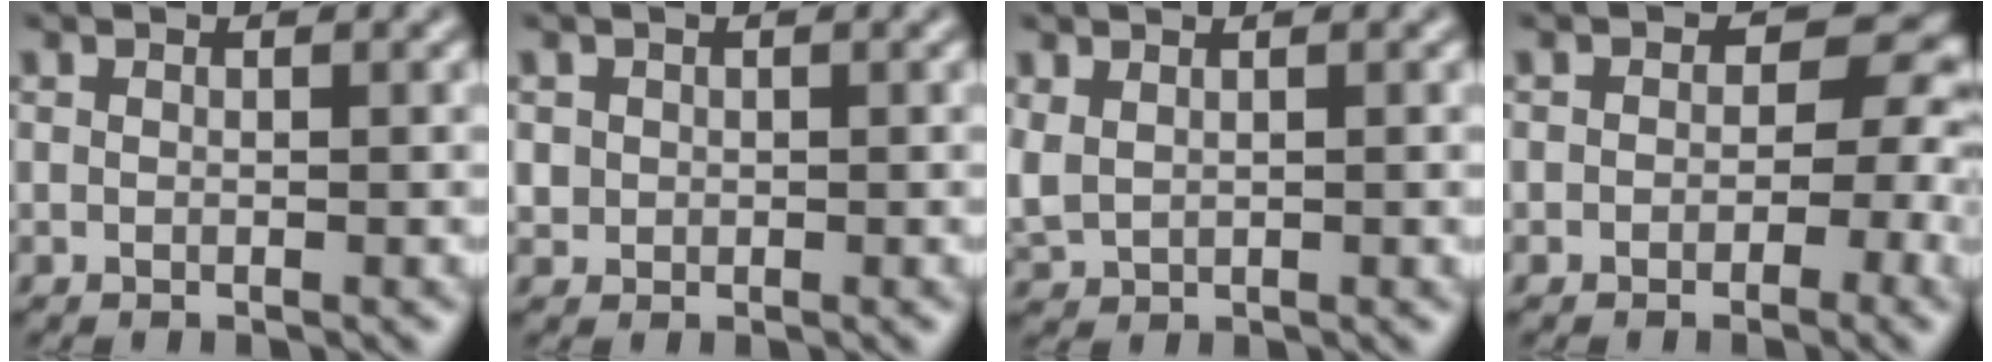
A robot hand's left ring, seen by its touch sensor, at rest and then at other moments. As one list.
[{"total": 0.6, "force": [0.1, 0.6, -0.2], "torque": [0.004, 0.001, 0.011]}, {"total": 1.9, "force": [0.5, 1.2, 1.3], "torque": [-0.044, 0.004, 0.023]}, {"total": 6.9, "force": [-0.2, 5.0, 4.8], "torque": [-0.027, 0.016, -0.013]}]